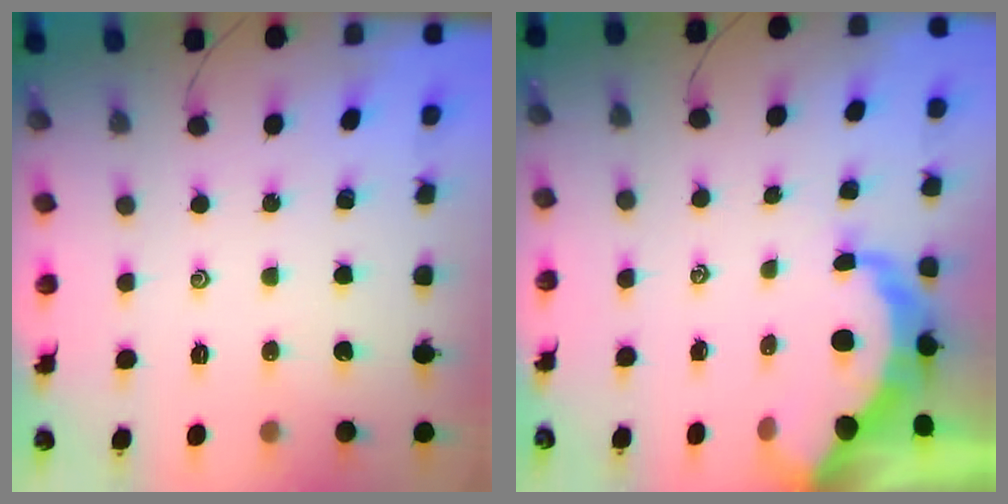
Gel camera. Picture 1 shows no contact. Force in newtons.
{"total": 7.7, "press": 7.6, "slide": 0.8}